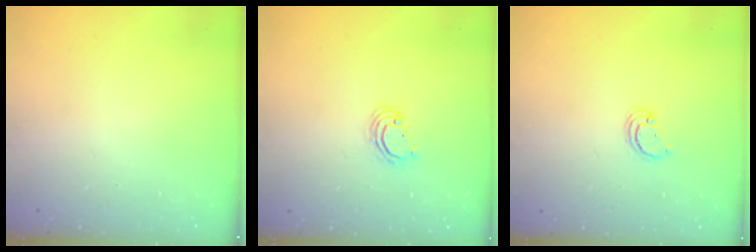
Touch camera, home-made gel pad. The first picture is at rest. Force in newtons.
{"total": 2.6, "press": 2.6, "slide": 0.1}
{"total": 2.6, "press": 2.6, "slide": 0.2}